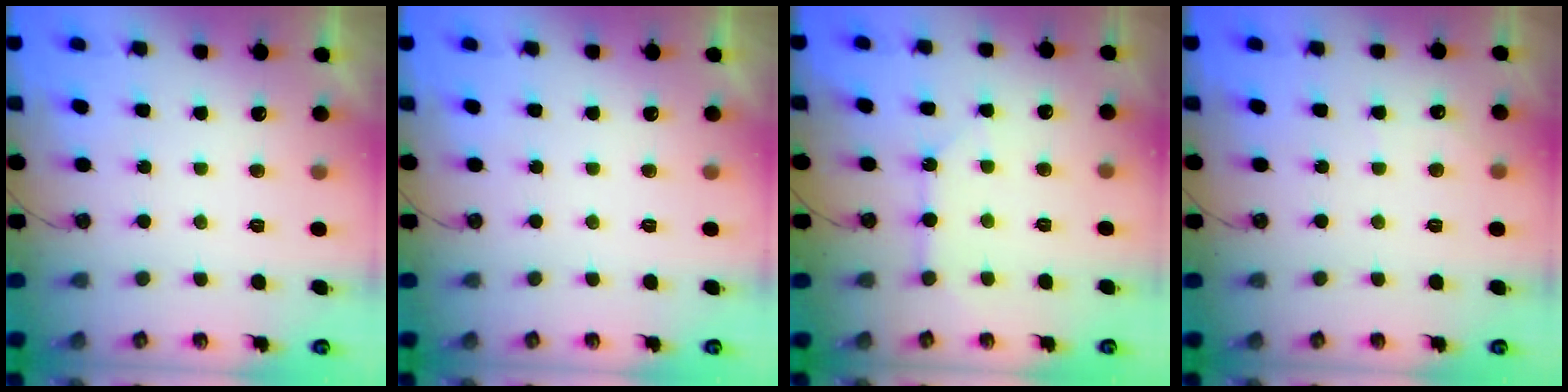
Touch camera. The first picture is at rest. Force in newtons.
{"total": 0.0}
{"total": 4.3, "press": 4.3, "slide": 0.2}
{"total": 2.8, "press": 2.8, "slide": 0.4}